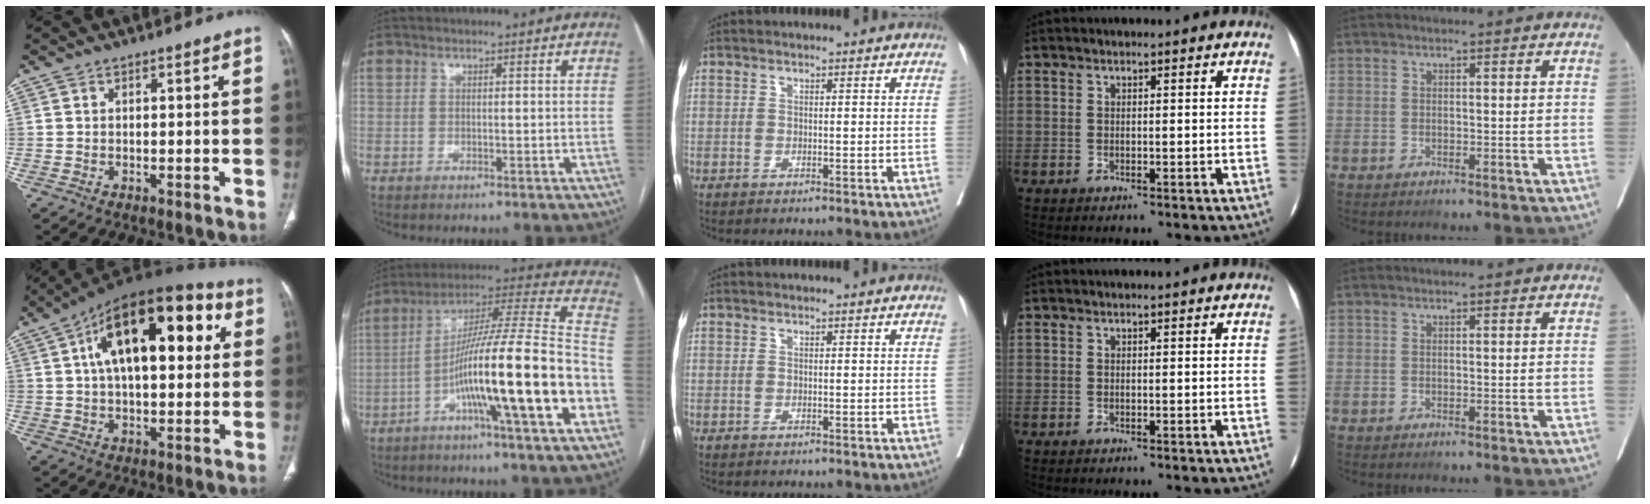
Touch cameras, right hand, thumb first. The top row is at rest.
{"thumb": {"total": 22.9, "force": [6.3, 10.9, 19.1], "torque": [-0.276, 0.028, 0.089]}, "index": {"total": 23.1, "force": [-7.7, 0.4, 21.8], "torque": [-0.323, 0.001, -0.134]}}